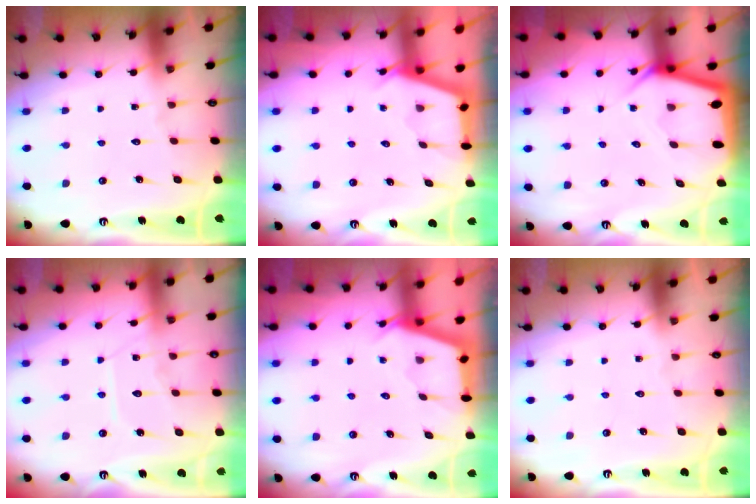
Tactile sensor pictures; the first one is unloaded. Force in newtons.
{"total": 2.8, "press": 2.8, "slide": 0.3}
{"total": 3.9, "press": 3.9, "slide": 0.3}
{"total": 8.2, "press": 8.1, "slide": 0.9}
{"total": 2.6, "press": 2.6, "slide": 0.3}
{"total": 0.0}